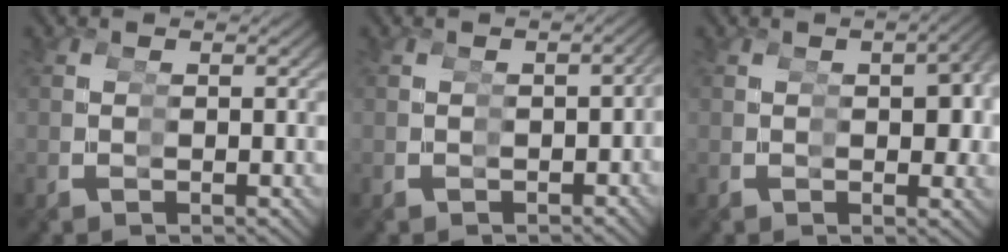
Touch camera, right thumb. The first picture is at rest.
{"total": 1.6, "force": [-0.7, 0.8, 1.1], "torque": [-0.016, -0.003, -0.007]}
{"total": 3.6, "force": [0.3, 1.3, 3.3], "torque": [-0.031, 0.007, 0.004]}